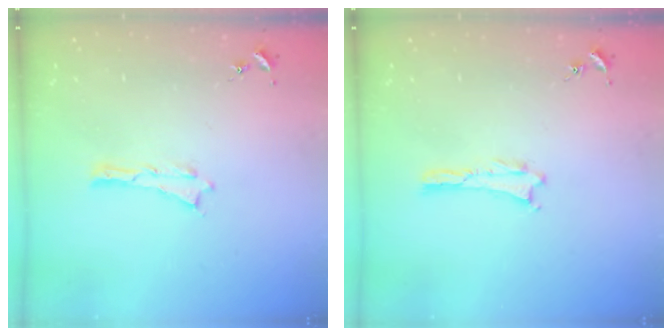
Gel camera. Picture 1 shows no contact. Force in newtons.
{"total": 0.0}